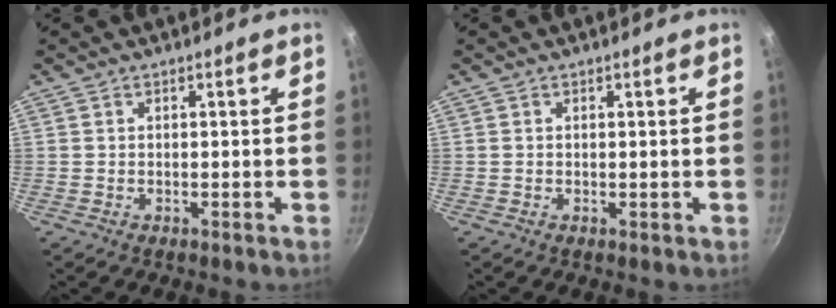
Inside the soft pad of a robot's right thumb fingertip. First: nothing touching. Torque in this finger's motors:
{"motor_torque": [0.21, -0.30, 0.51, -0.16, -0.02]}